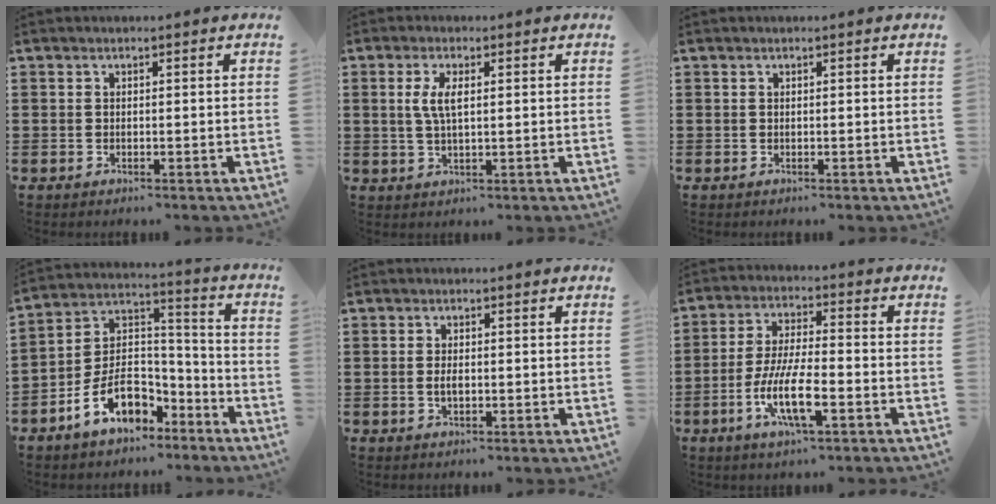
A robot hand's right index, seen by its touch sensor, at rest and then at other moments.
{"total": 3.7, "force": [0.8, 0.9, 3.4], "torque": [-0.076, 0.004, 0.010]}
{"total": 0.0}
{"total": 10.6, "force": [-6.2, 6.6, 5.4], "torque": [-0.121, 0.017, -0.116]}
{"total": 1.7, "force": [-0.2, 0.7, 1.6], "torque": [-0.029, 0.003, -0.005]}
{"total": 9.3, "force": [-3.8, 2.3, 8.2], "torque": [-0.179, -0.013, -0.075]}